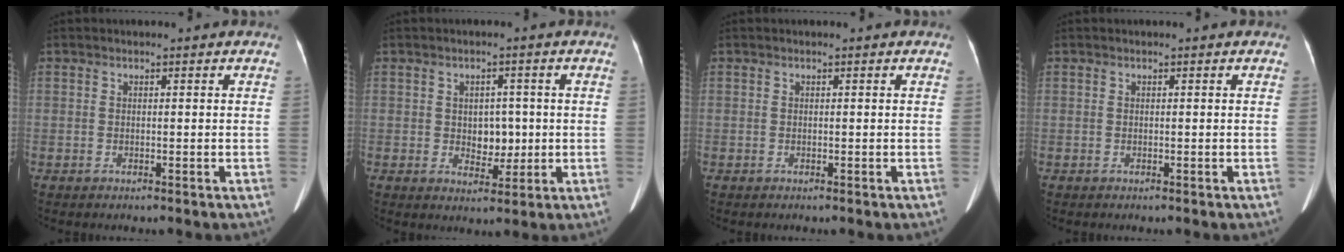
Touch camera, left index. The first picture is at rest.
{"total": 4.1, "force": [0.0, 2.9, 2.9], "torque": [-0.038, 0.007, 0.009]}
{"total": 0.0}
{"total": 0.0}